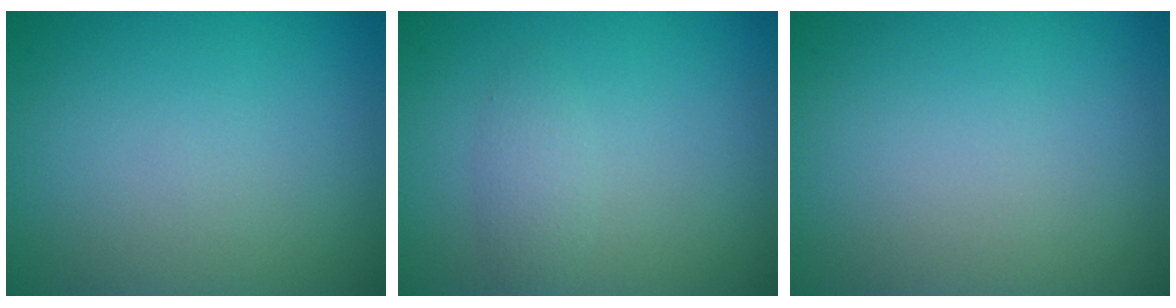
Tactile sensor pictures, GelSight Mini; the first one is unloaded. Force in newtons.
{"total": 1.3, "press": 1.3, "slide": 0.1}
{"total": 0.0}